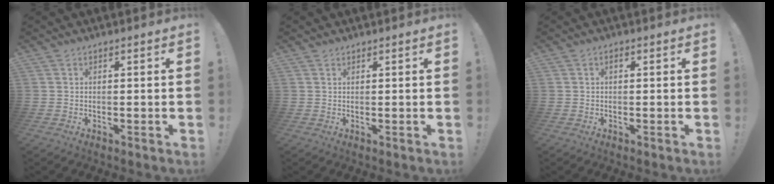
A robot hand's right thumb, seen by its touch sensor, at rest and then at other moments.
{"total": 1.0, "force": [0.7, 0.6, 0.0], "torque": [0.007, -0.003, 0.014]}
{"total": 0.6, "force": [-0.3, 0.4, 0.4], "torque": [-0.012, 0.005, -0.006]}